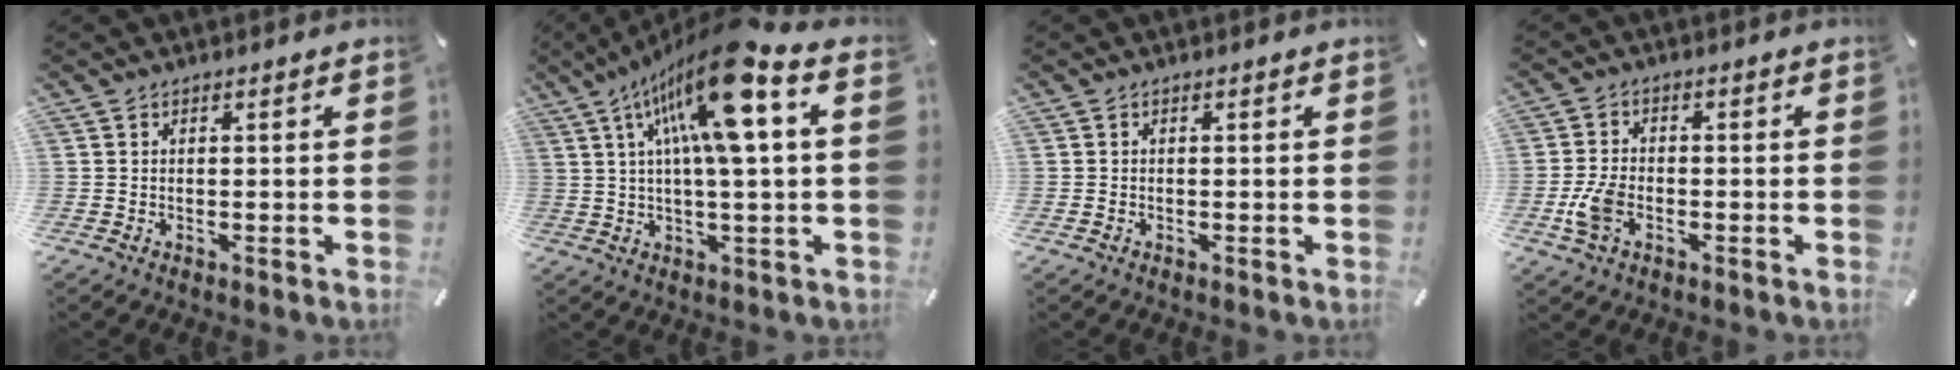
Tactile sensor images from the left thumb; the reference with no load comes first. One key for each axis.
{"total": 17.3, "fx": 6.7, "fy": 3.7, "fz": 15.6, "tx": -0.290, "ty": -0.024, "tz": 0.099}
{"total": 0.5, "fx": -0.3, "fy": 0.3, "fz": 0.3, "tx": -0.006, "ty": 0.001, "tz": -0.006}
{"total": 6.4, "fx": -2.1, "fy": 4.1, "fz": 4.5, "tx": -0.104, "ty": 0.005, "tz": -0.041}